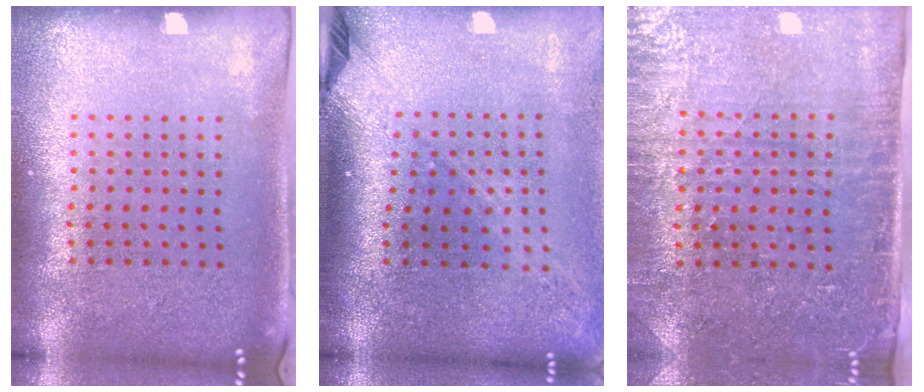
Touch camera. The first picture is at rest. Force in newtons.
{"total": 2.2, "press": 1.6, "slide": 1.5}
{"total": 3.2, "press": 3.0, "slide": 1.3}